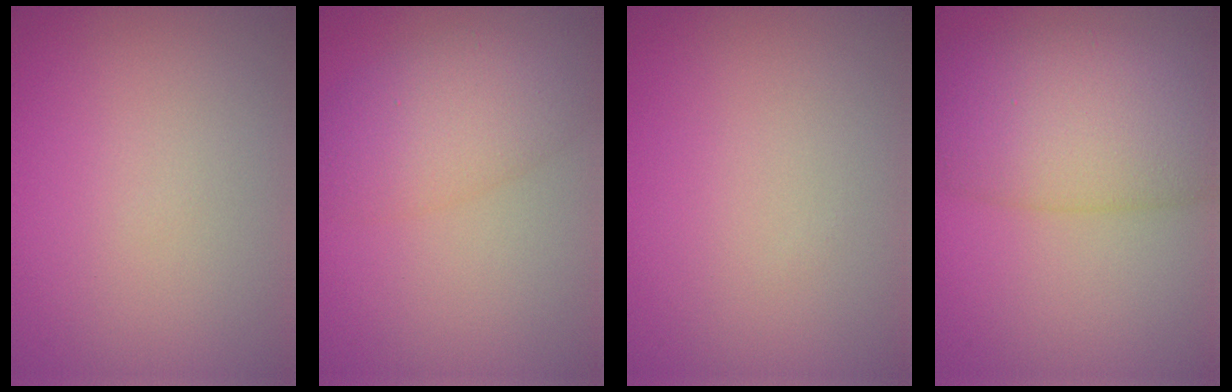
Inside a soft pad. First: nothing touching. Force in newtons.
{"total": 5.2, "press": 5.1, "slide": 0.3}
{"total": 0.0}
{"total": 9.9, "press": 9.9, "slide": 0.2}